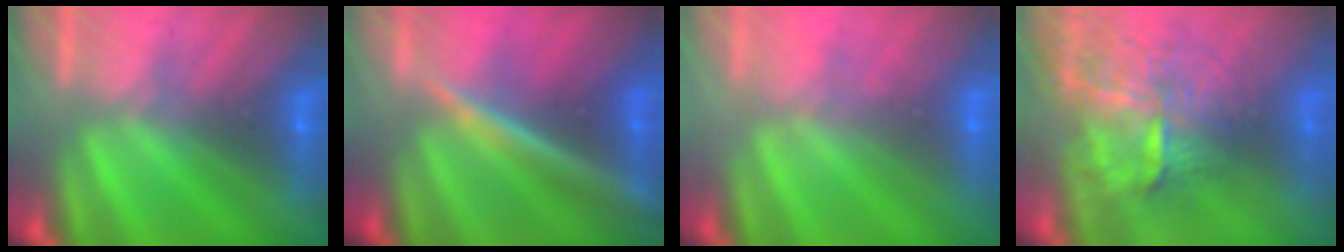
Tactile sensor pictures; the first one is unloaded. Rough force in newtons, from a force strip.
{"total": 4.7}
{"total": 1.8}
{"total": 7.2}